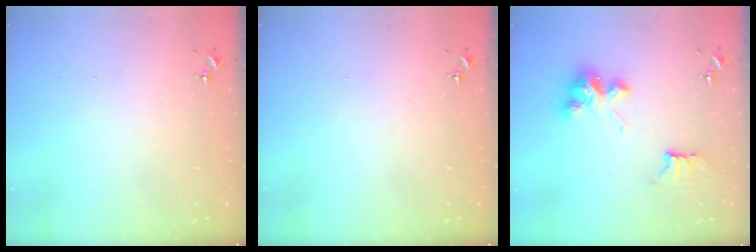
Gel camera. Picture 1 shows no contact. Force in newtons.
{"total": 0.0}
{"total": 9.4, "press": 9.4, "slide": 0.7}